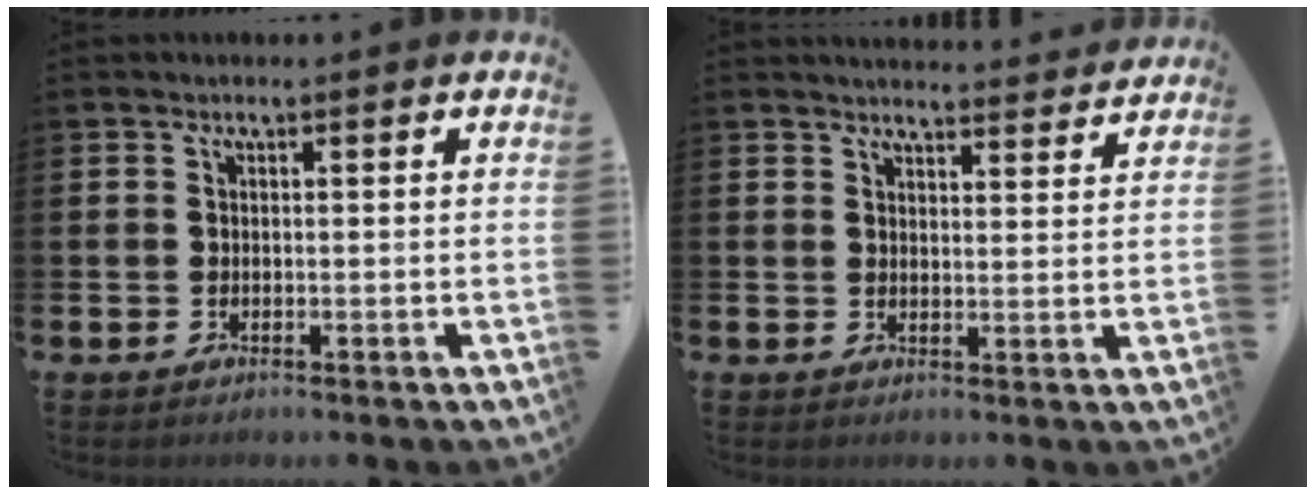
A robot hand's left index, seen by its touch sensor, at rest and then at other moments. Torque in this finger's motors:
{"motor_torque": [0.93, -1.21, 0.24, 0.07]}